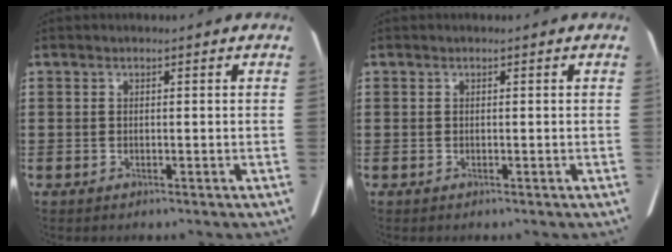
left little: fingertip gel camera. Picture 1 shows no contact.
{"total": 0.0}